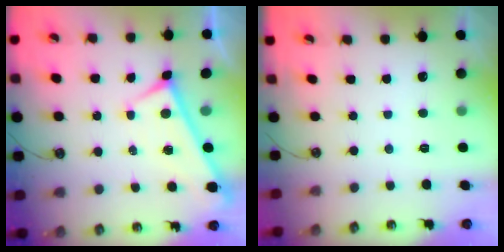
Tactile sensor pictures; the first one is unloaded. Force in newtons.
{"total": 0.0}